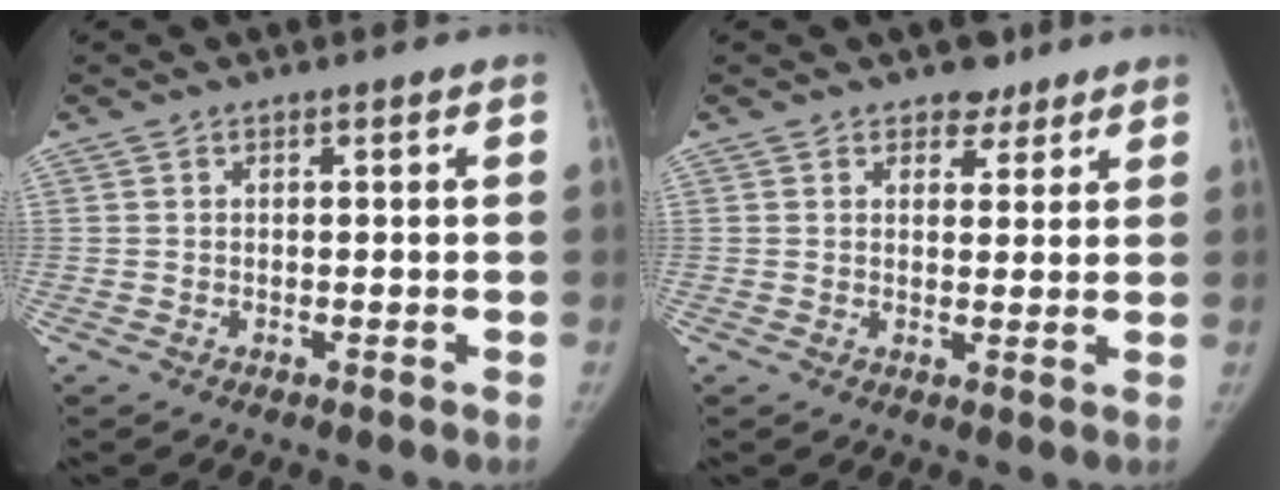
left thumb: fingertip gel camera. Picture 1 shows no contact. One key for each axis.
{"total": 3.7, "fx": 2.7, "fy": 2.4, "fz": 0.8, "tx": 0.012, "ty": -0.016, "tz": 0.037}